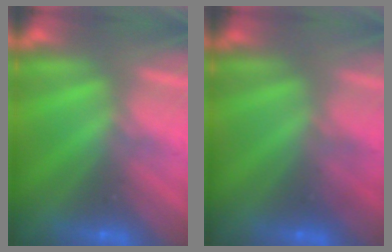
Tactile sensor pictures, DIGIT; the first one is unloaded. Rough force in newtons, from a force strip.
{"total": 1.7}